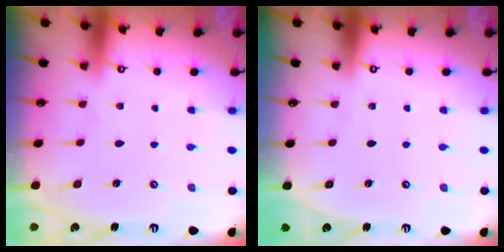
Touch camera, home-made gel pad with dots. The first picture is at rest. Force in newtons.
{"total": 0.0}